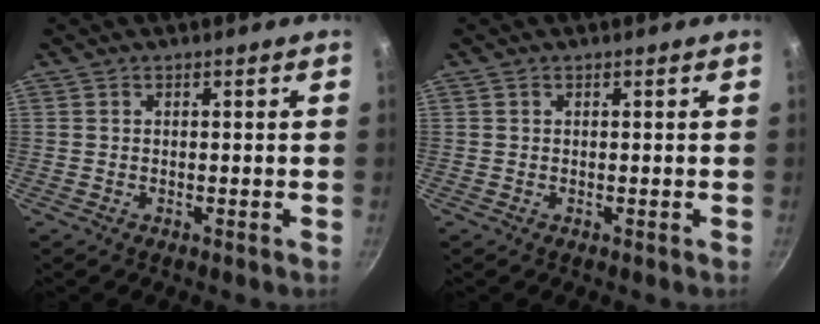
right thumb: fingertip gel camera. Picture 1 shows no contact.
{"total": 0.0}